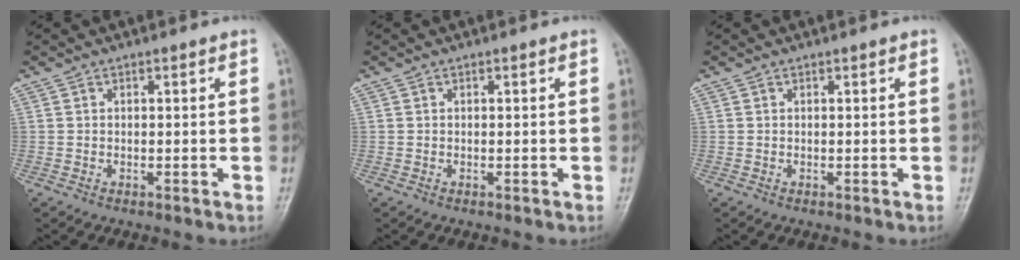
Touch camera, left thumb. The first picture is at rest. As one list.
[{"total": 0.0}, {"total": 0.0}]